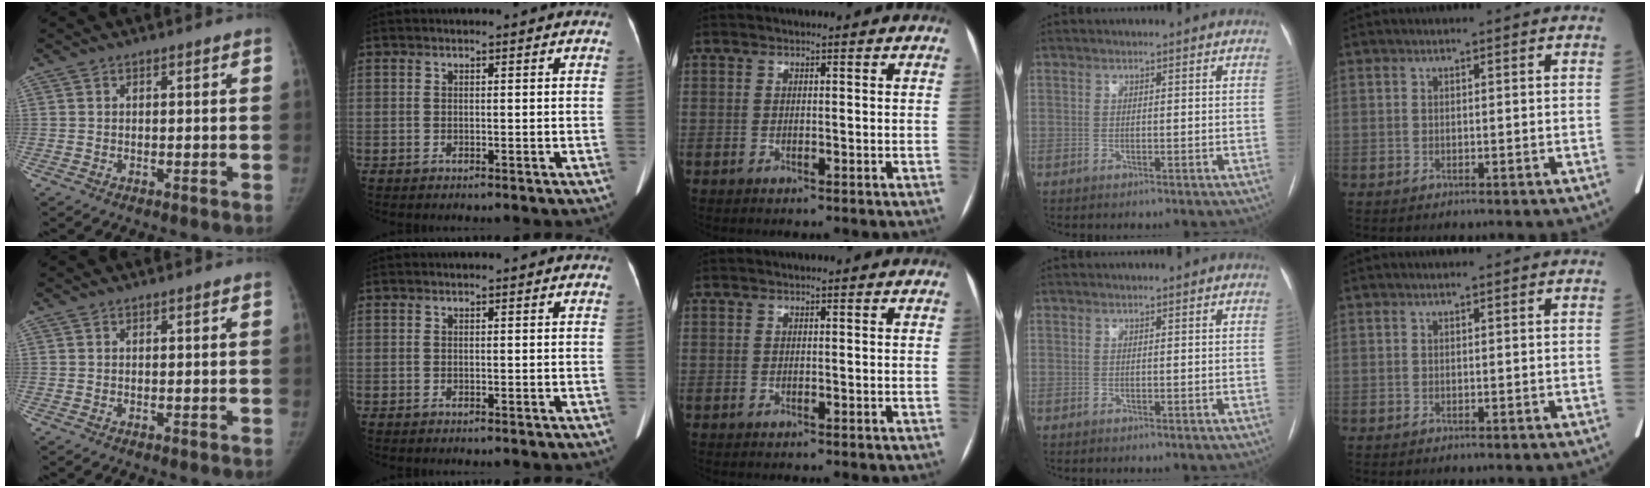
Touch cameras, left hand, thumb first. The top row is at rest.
{}